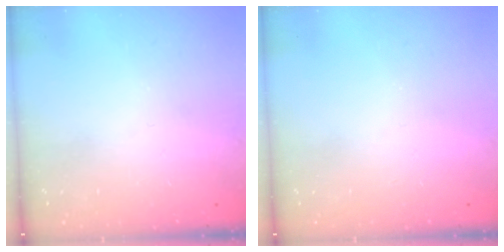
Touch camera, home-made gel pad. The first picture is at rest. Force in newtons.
{"total": 0.0}